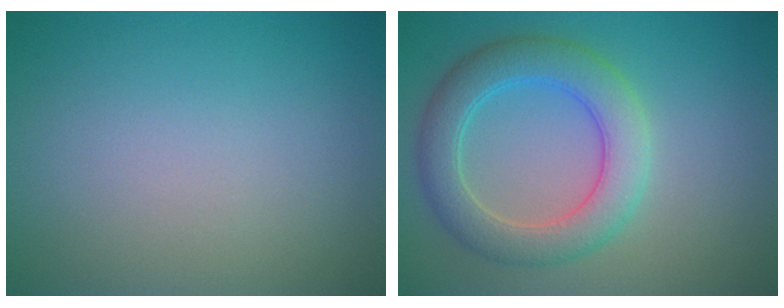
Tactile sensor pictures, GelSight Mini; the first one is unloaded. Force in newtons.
{"total": 5.4, "press": 5.3, "slide": 0.3}